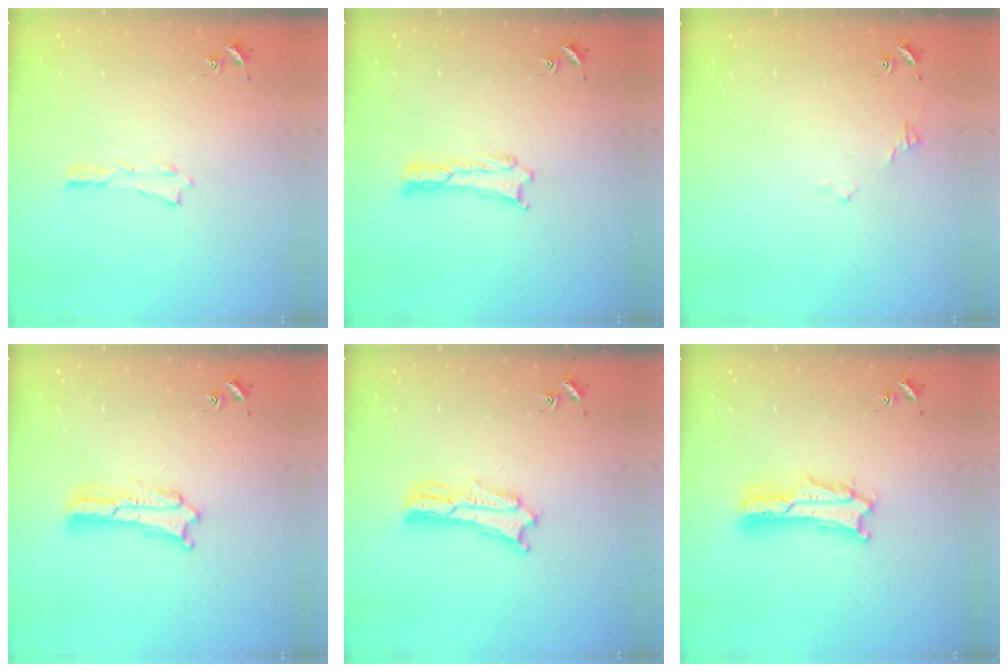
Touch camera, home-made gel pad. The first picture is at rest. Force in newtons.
{"total": 0.0}
{"total": 2.9, "press": 2.9, "slide": 0.3}
{"total": 1.2, "press": 1.2, "slide": 0.2}
{"total": 2.5, "press": 2.5, "slide": 0.1}
{"total": 2.0, "press": 2.0, "slide": 0.3}